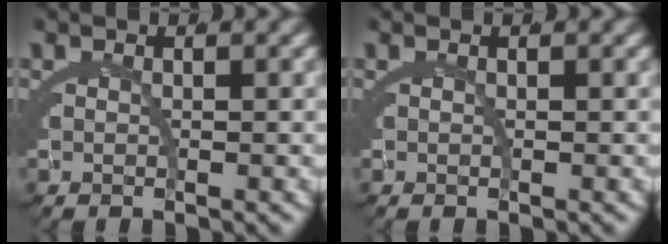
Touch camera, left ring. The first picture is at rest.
{"total": 0.0}